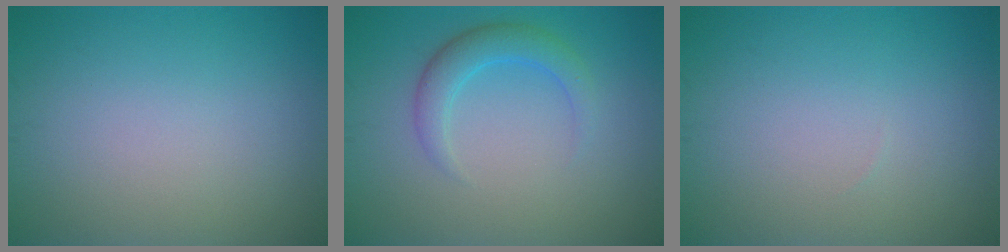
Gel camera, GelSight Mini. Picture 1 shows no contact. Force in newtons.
{"total": 2.8, "press": 2.8, "slide": 0.1}
{"total": 0.0}